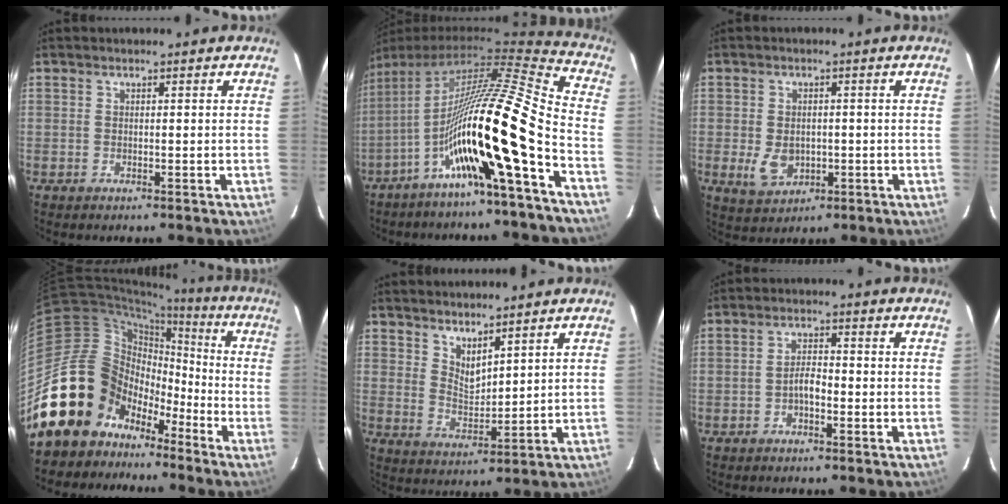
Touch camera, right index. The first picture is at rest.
{"total": 19.3, "force": [-6.7, -0.2, 18.1], "torque": [-0.281, -0.029, -0.124]}
{"total": 6.0, "force": [-1.2, 4.5, 3.7], "torque": [-0.079, -0.005, -0.009]}
{"total": 19.0, "force": [-10.9, 14.5, 5.8], "torque": [-0.140, 0.054, -0.182]}
{"total": 5.3, "force": [4.4, 1.6, 2.6], "torque": [-0.041, -0.008, 0.081]}
{"total": 2.6, "force": [-1.3, 1.0, 2.0], "torque": [-0.041, 0.008, -0.024]}